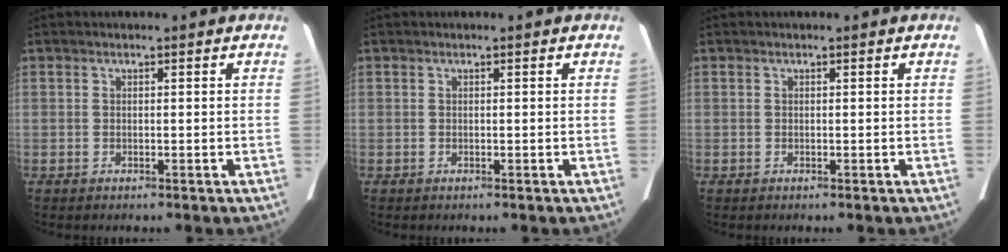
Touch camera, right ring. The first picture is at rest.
{"total": 0.0}
{"total": 0.0}